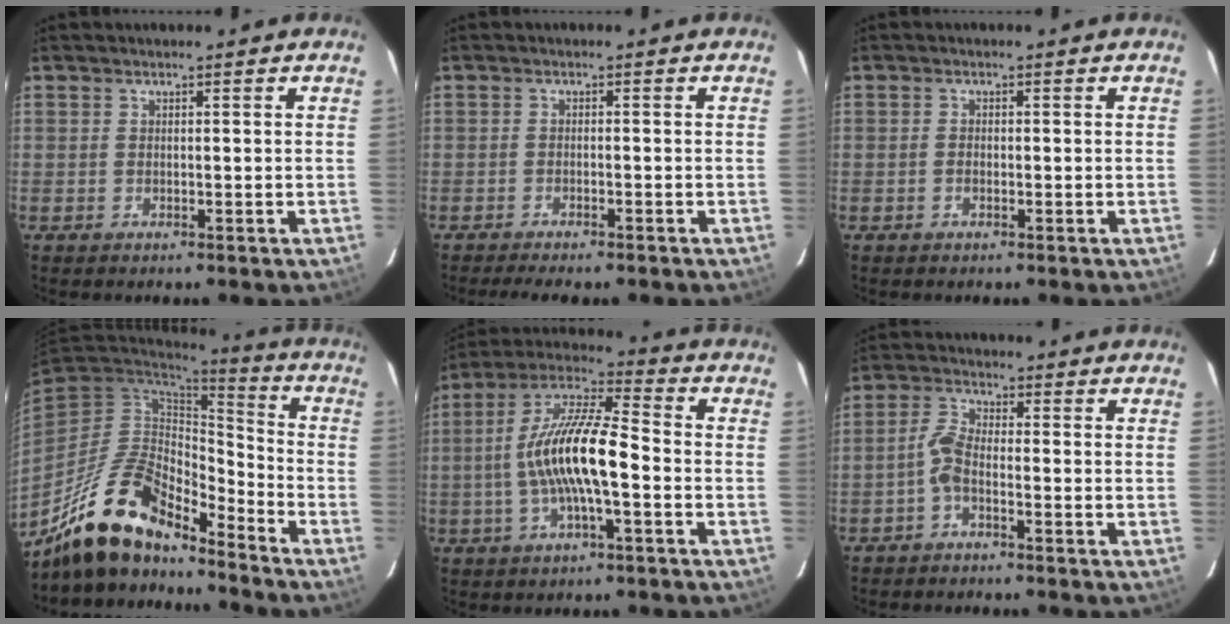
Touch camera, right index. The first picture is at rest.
{"total": 5.6, "force": [-4.8, 1.0, 2.7], "torque": [-0.061, -0.015, -0.074]}
{"total": 1.0, "force": [-0.4, 0.6, 0.6], "torque": [-0.012, 0.002, -0.009]}
{"total": 17.0, "force": [-13.6, 5.7, 8.5], "torque": [-0.182, -0.006, -0.254]}
{"total": 14.4, "force": [-2.6, 3.4, 13.7], "torque": [-0.266, 0.010, -0.053]}
{"total": 3.3, "force": [-1.8, 1.0, 2.5], "torque": [-0.064, 0.012, -0.041]}